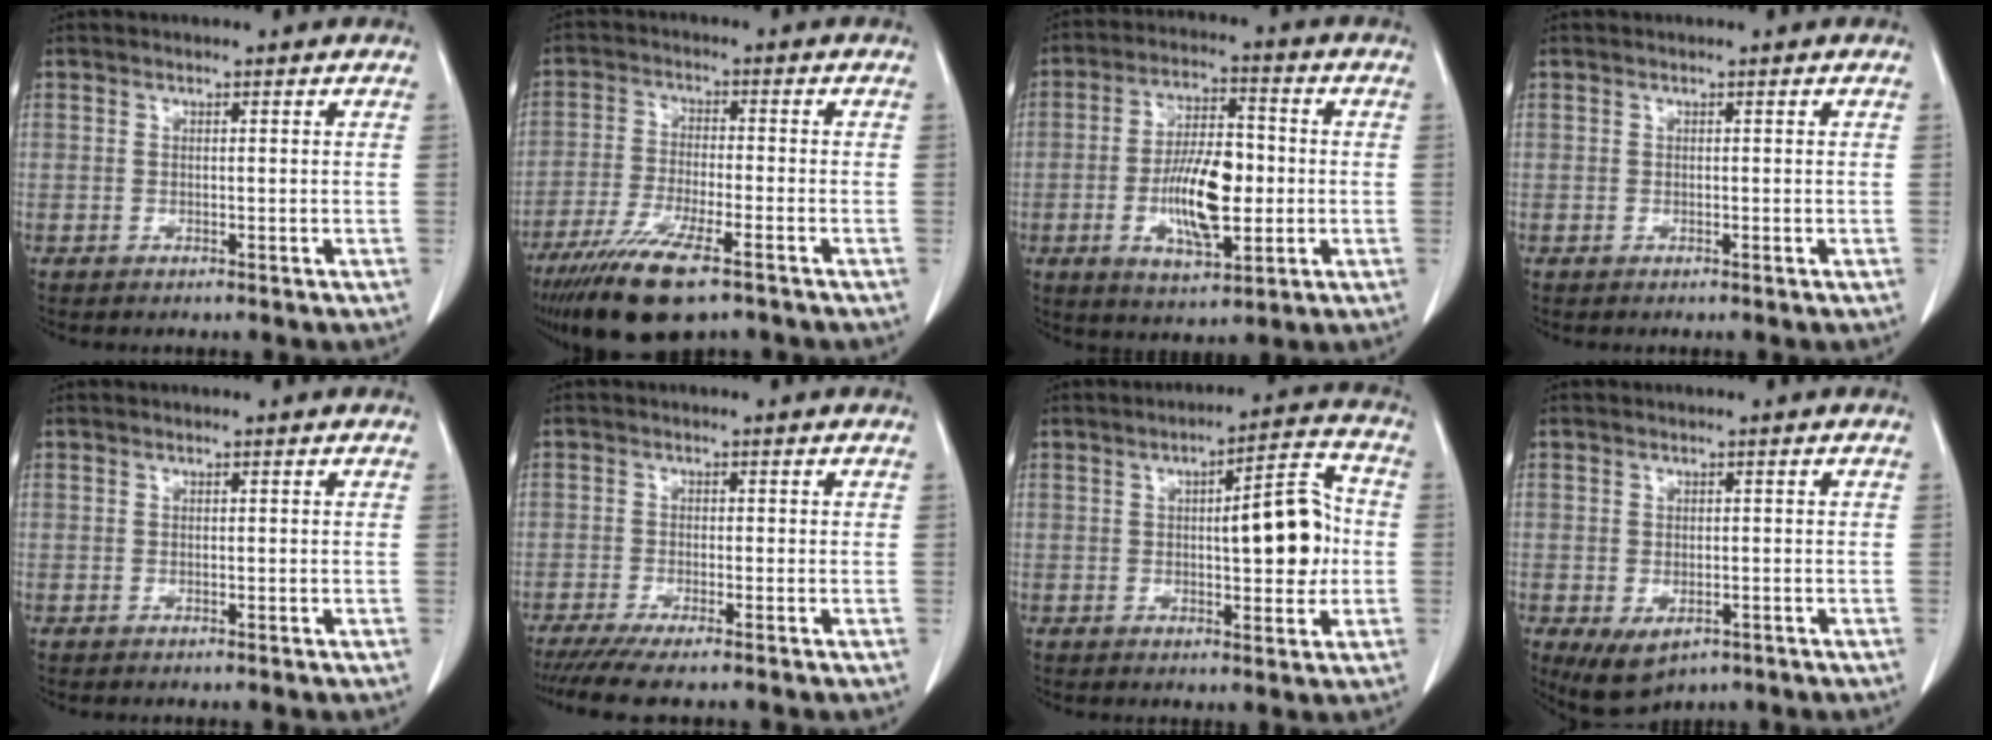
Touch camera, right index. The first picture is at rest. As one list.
[{"total": 11.9, "force": [-8.0, 2.3, 8.5], "torque": [-0.156, -0.027, -0.136]}, {"total": 12.0, "force": [-1.8, 4.3, 11.0], "torque": [-0.206, 0.004, -0.029]}, {"total": 0.0}, {"total": 0.0}, {"total": 5.0, "force": [-4.0, 0.3, 3.1], "torque": [-0.046, -0.010, -0.069]}, {"total": 10.5, "force": [0.3, 2.7, 10.1], "torque": [-0.130, 0.020, 0.005]}, {"total": 5.2, "force": [-2.4, 3.2, 3.4], "torque": [-0.056, -0.006, -0.026]}]